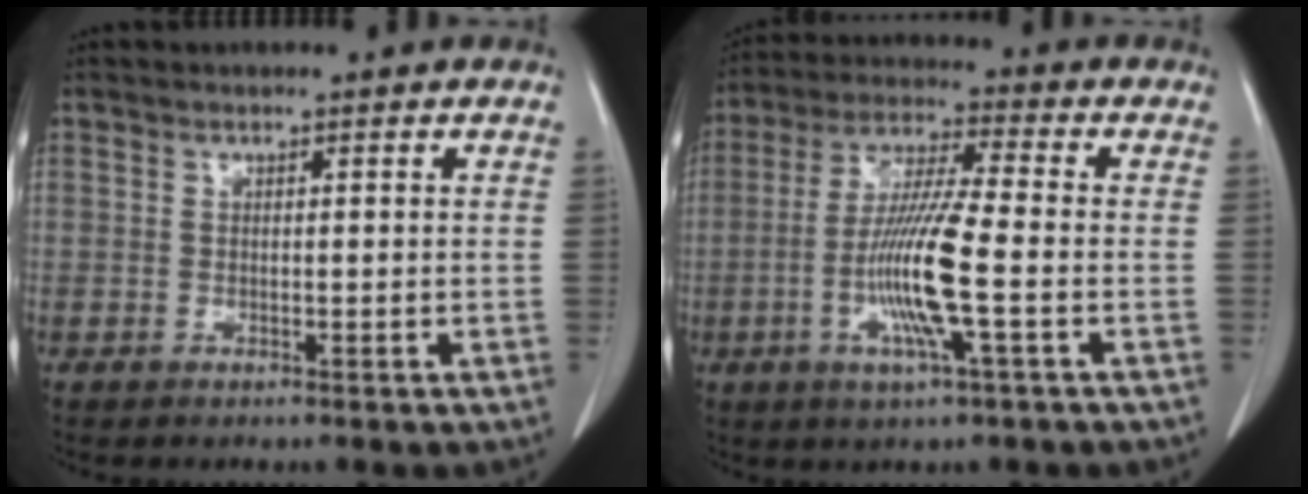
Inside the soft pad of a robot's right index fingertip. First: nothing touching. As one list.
[{"total": 11.6, "force": [-3.0, 0.1, 11.3], "torque": [-0.224, -0.010, -0.064]}]